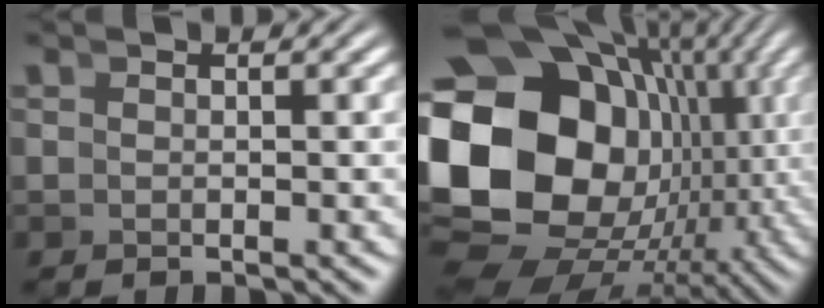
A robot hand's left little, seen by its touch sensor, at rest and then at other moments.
{"total": 25.1, "force": [-1.8, 17.4, 17.9], "torque": [-0.323, -0.062, -0.013]}